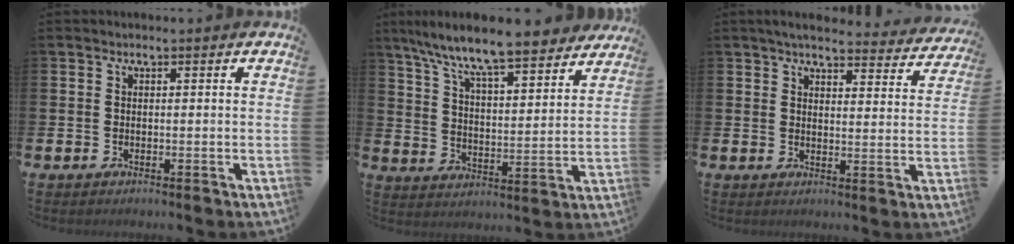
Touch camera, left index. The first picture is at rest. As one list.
[{"total": 9.8, "force": [9.0, 0.8, 3.8], "torque": [-0.106, -0.063, 0.153]}, {"total": 4.4, "force": [4.2, 0.8, 1.4], "torque": [-0.028, -0.028, 0.069]}]